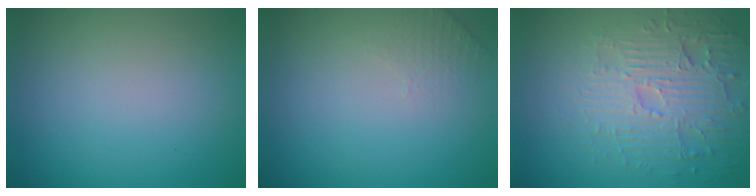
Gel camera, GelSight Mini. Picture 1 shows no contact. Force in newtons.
{"total": 1.3, "press": 1.2, "slide": 0.3}
{"total": 4.6, "press": 4.2, "slide": 1.9}